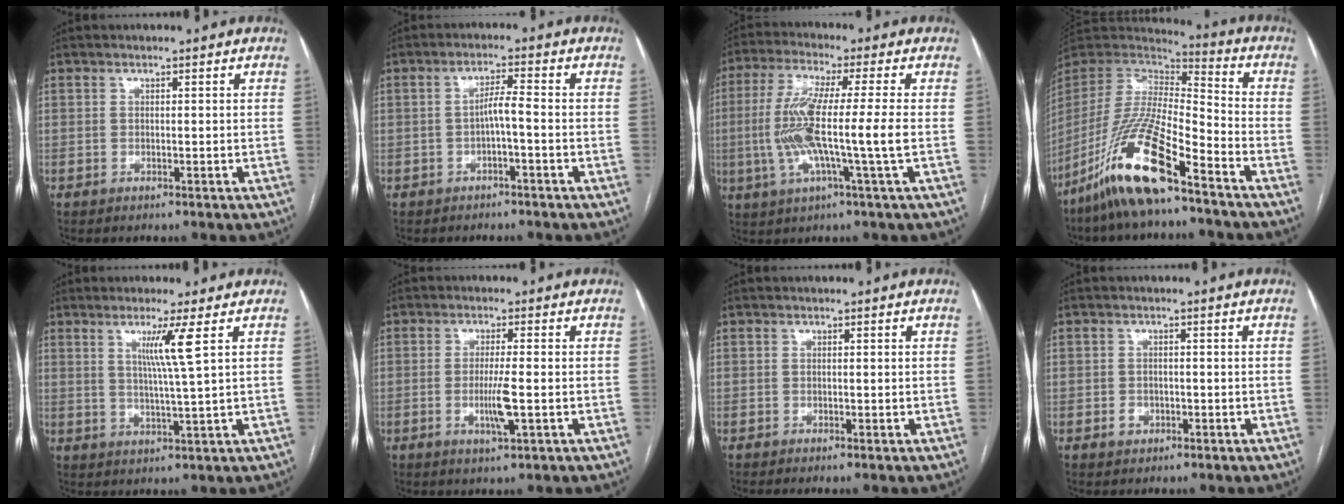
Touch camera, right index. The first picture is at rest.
{"total": 3.0, "force": [-1.0, 0.1, 2.8], "torque": [-0.049, 0.010, -0.017]}
{"total": 11.7, "force": [-1.4, -0.4, 11.6], "torque": [-0.238, -0.002, -0.033]}
{"total": 17.6, "force": [-11.7, 2.4, 13.0], "torque": [-0.286, -0.032, -0.225]}
{"total": 5.2, "force": [2.0, -1.6, 4.6], "torque": [-0.087, -0.011, 0.039]}
{"total": 4.7, "force": [-1.1, 0.0, 4.5], "torque": [-0.089, -0.010, -0.020]}
{"total": 0.7, "force": [-0.5, -0.2, 0.5], "torque": [-0.012, 0.000, -0.010]}
{"total": 1.7, "force": [-0.7, 1.4, 0.6], "torque": [-0.008, 0.006, -0.007]}